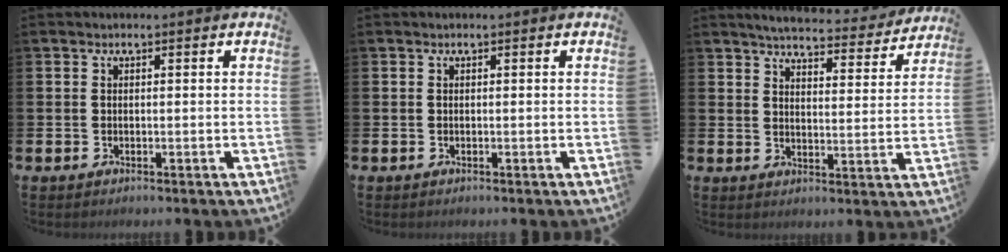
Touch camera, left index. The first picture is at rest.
{"total": 0.0}
{"total": 5.0, "force": [4.9, 0.5, 1.1], "torque": [-0.024, -0.041, 0.078]}